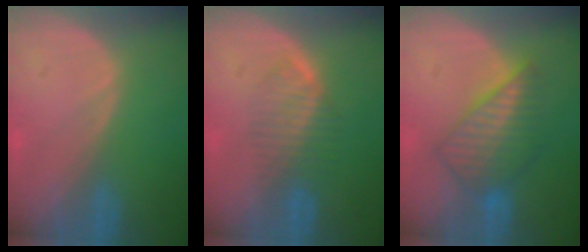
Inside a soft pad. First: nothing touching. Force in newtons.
{"total": 4.4, "press": 4.3, "slide": 0.9}
{"total": 7.1, "press": 6.8, "slide": 1.9}